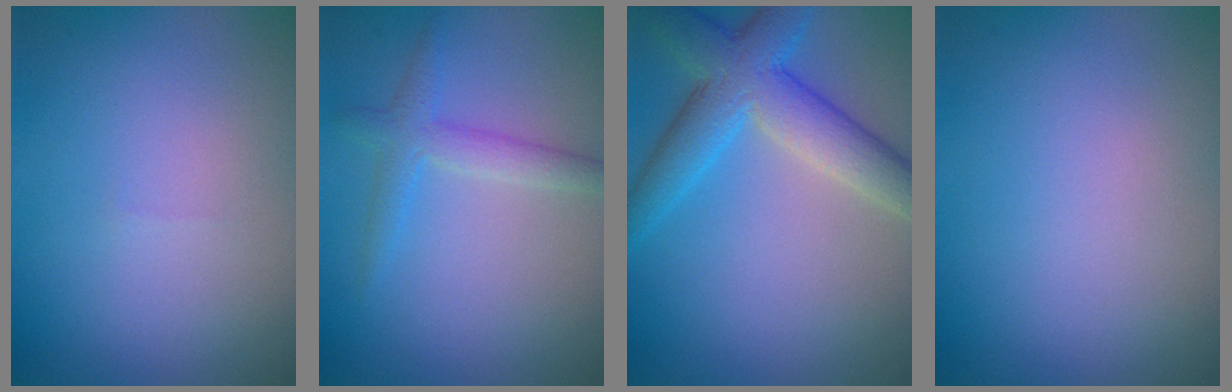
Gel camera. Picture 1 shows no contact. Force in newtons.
{"total": 2.3, "press": 2.3, "slide": 0.1}
{"total": 6.2, "press": 6.2, "slide": 0.2}
{"total": 0.0}